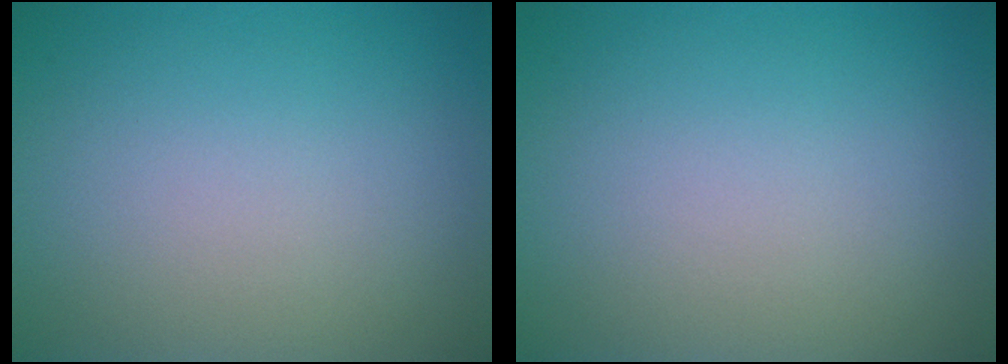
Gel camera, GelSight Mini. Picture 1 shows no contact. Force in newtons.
{"total": 0.0}